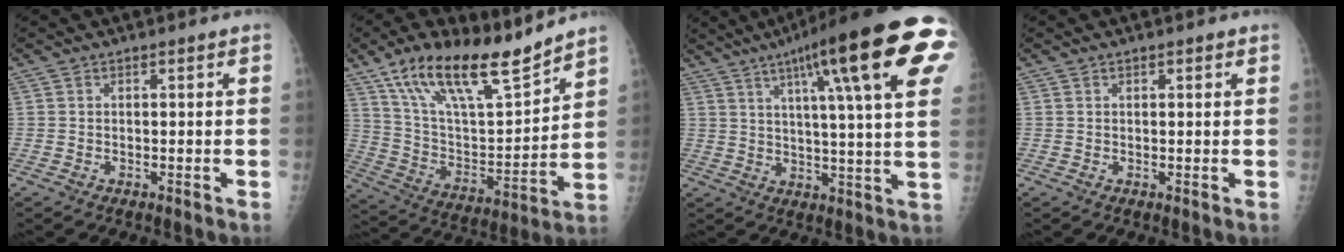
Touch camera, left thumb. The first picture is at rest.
{"total": 20.2, "force": [15.0, 5.8, 12.3], "torque": [-0.185, -0.068, 0.273]}
{"total": 25.2, "force": [11.1, 3.9, 22.3], "torque": [-0.300, -0.003, 0.149]}
{"total": 0.9, "force": [0.6, 0.4, 0.6], "torque": [-0.004, -0.001, 0.007]}